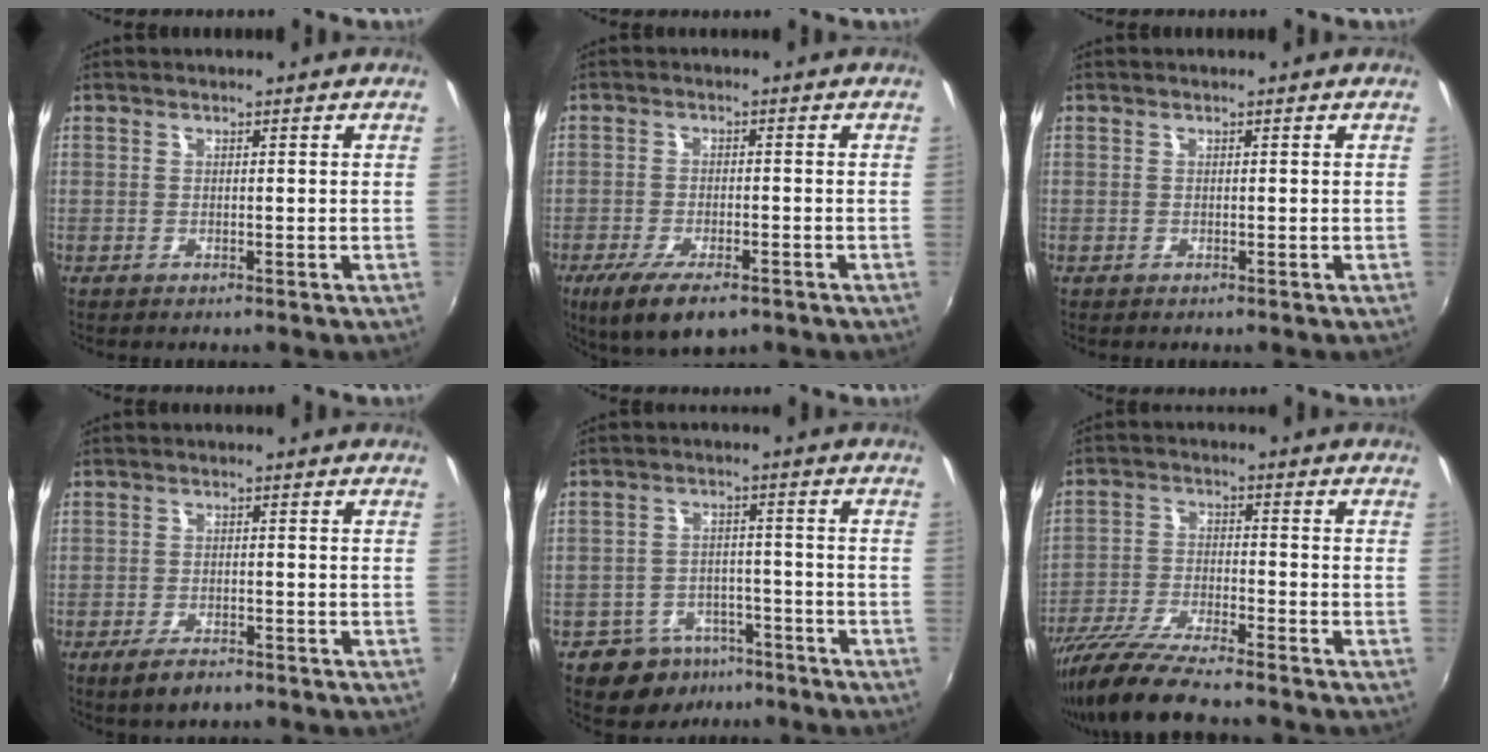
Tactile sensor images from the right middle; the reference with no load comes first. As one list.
[{"total": 9.8, "force": [-6.3, 3.4, 6.7], "torque": [-0.146, -0.036, -0.105]}, {"total": 0.0}, {"total": 4.6, "force": [-3.2, 1.7, 2.9], "torque": [-0.071, -0.015, -0.059]}, {"total": 8.3, "force": [-5.8, 5.6, 1.7], "torque": [-0.046, 0.019, -0.078]}, {"total": 11.9, "force": [-10.4, 0.7, 5.9], "torque": [-0.129, -0.025, -0.196]}]